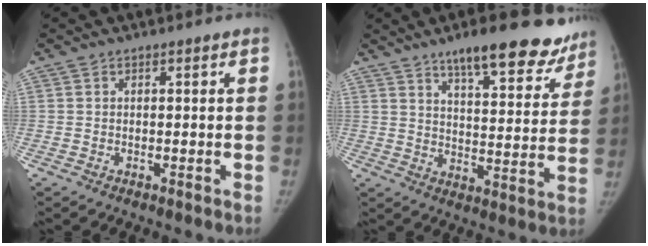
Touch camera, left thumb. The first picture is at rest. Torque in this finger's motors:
{"motor_torque": [0.27, 0.01, 0.97, -0.79, 0.11]}